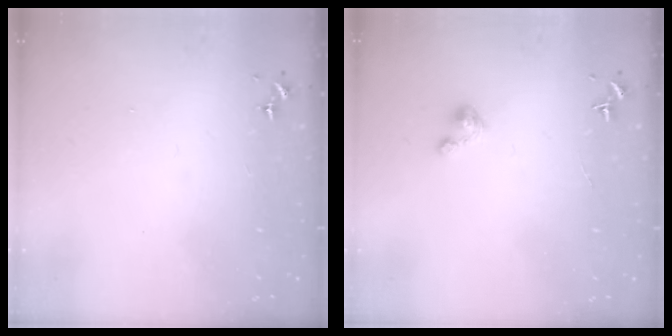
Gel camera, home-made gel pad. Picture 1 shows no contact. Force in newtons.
{"total": 3.5, "press": 3.5, "slide": 0.3}